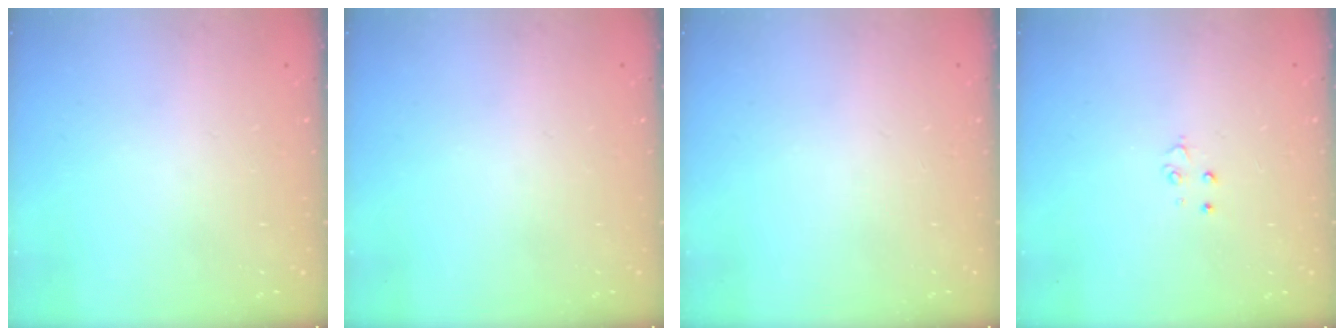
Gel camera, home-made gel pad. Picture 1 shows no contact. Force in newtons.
{"total": 0.0}
{"total": 0.0}
{"total": 2.8, "press": 2.8, "slide": 0.3}